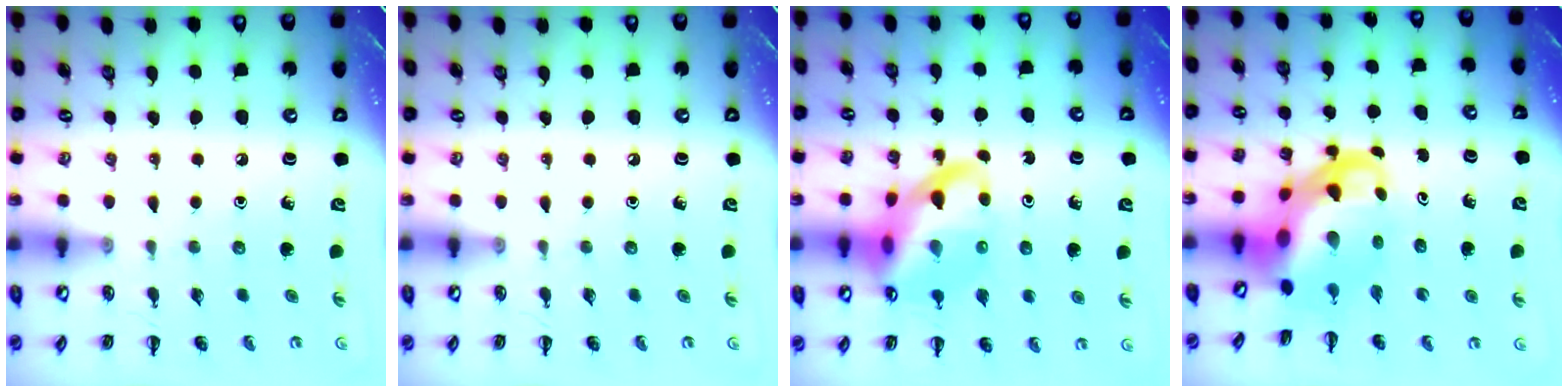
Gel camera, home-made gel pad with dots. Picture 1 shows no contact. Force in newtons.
{"total": 0.0}
{"total": 16.2, "press": 15.9, "slide": 3.2}
{"total": 7.8, "press": 7.6, "slide": 2.0}